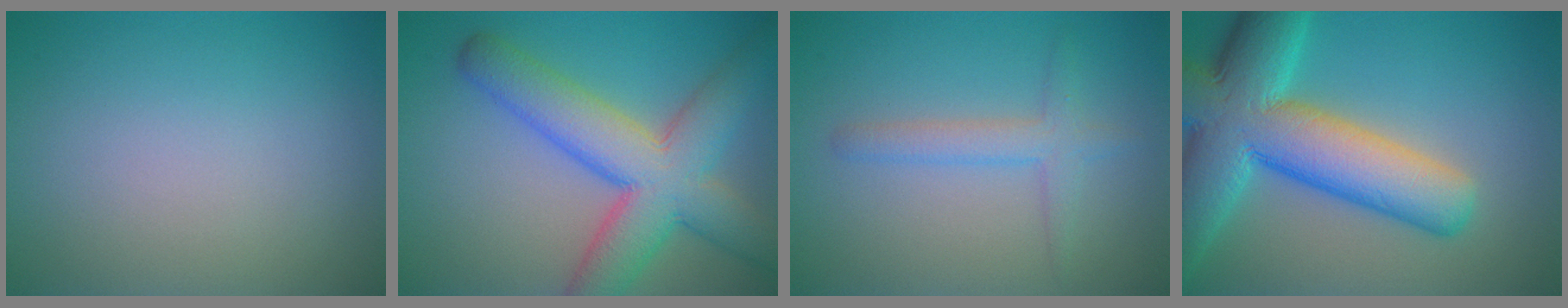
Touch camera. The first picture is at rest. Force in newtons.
{"total": 9.0, "press": 9.0, "slide": 0.4}
{"total": 2.3, "press": 2.3, "slide": 0.0}
{"total": 12.5, "press": 12.5, "slide": 0.7}